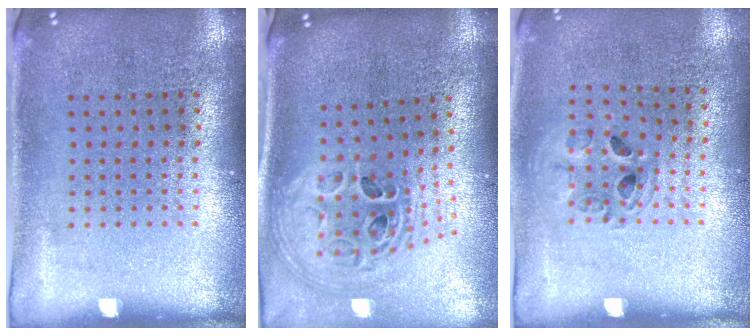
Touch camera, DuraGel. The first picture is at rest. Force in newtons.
{"total": 1.9, "press": 1.5, "slide": 1.1}
{"total": 1.0, "press": 1.0, "slide": 0.1}